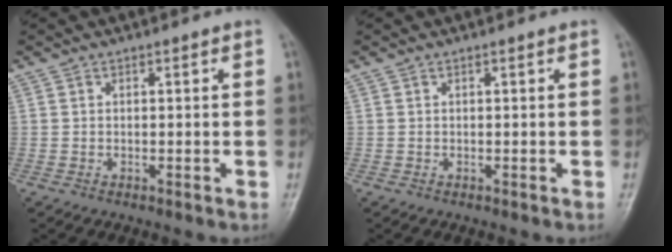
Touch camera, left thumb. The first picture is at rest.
{"total": 0.0}